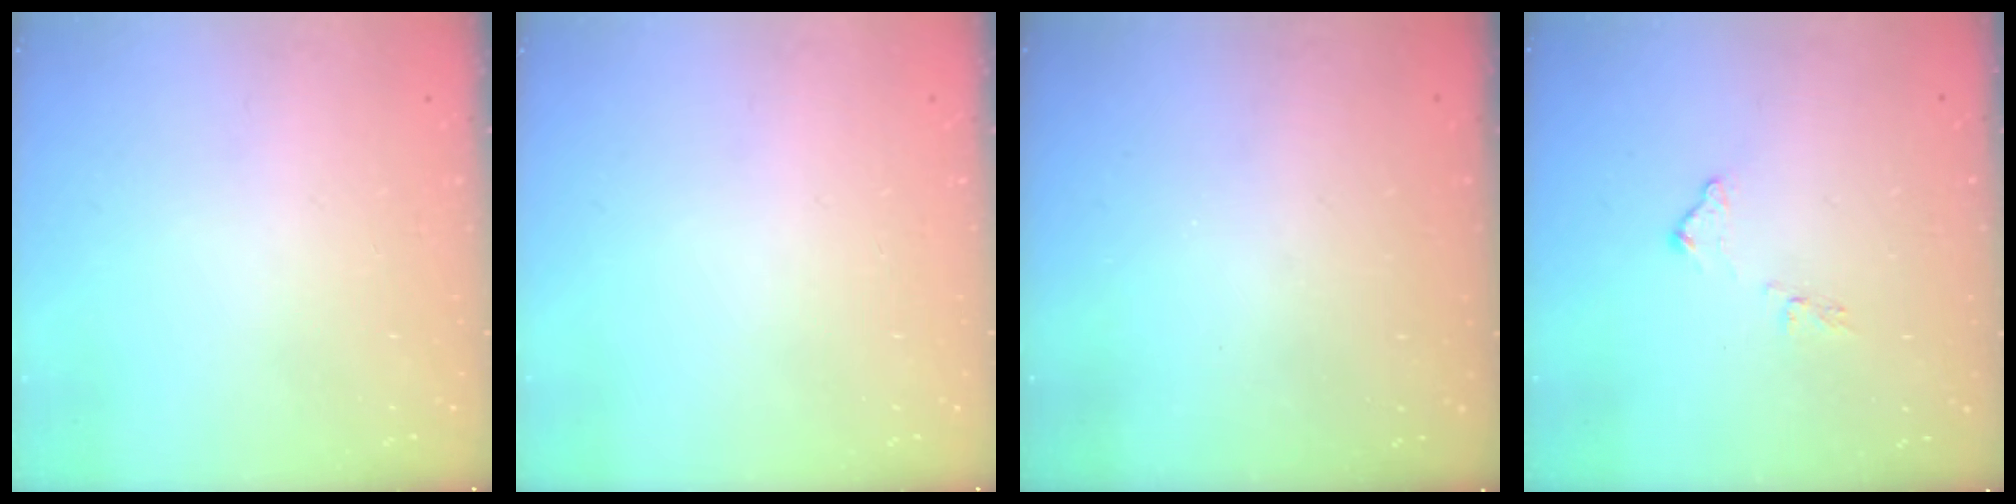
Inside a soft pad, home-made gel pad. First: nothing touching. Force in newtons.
{"total": 0.0}
{"total": 3.1, "press": 3.1, "slide": 0.1}
{"total": 9.3, "press": 9.3, "slide": 0.5}